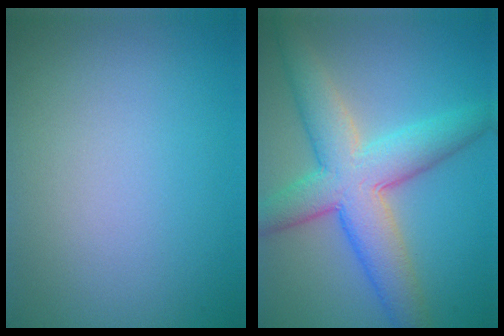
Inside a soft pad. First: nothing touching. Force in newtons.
{"total": 8.0, "press": 8.0, "slide": 0.3}